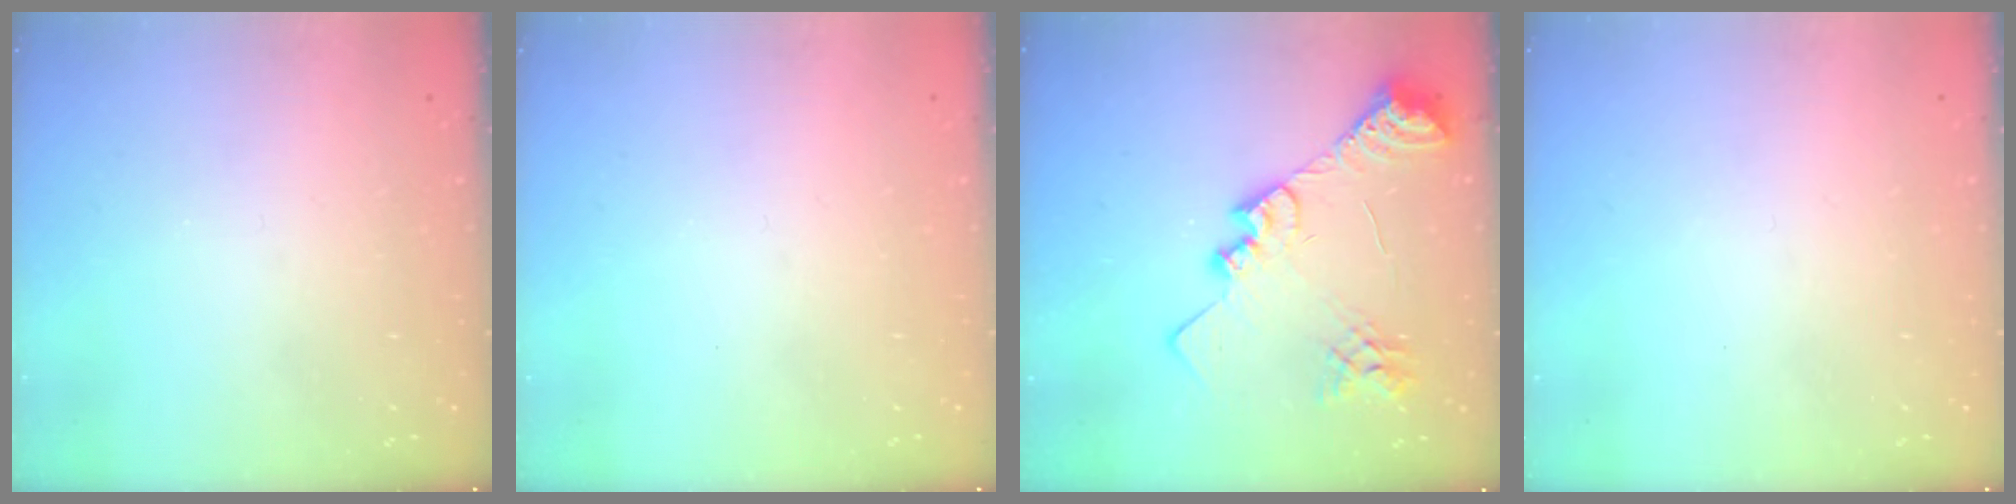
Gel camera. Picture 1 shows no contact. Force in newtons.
{"total": 0.0}
{"total": 22.6, "press": 22.4, "slide": 3.2}
{"total": 0.0}